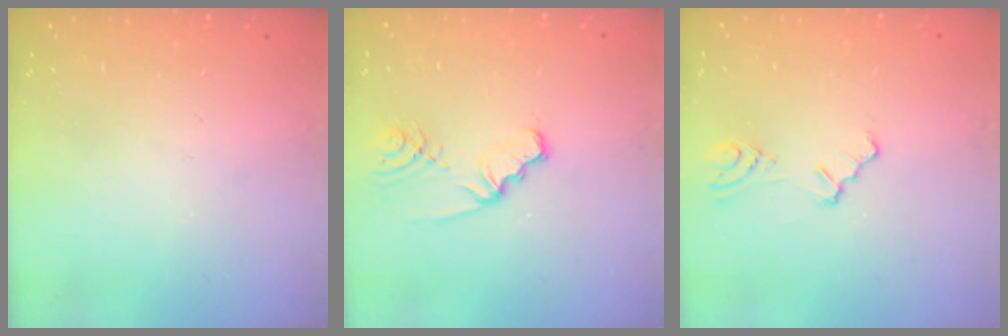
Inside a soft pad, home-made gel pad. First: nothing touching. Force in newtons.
{"total": 3.4, "press": 3.3, "slide": 0.3}
{"total": 3.0, "press": 2.9, "slide": 0.6}